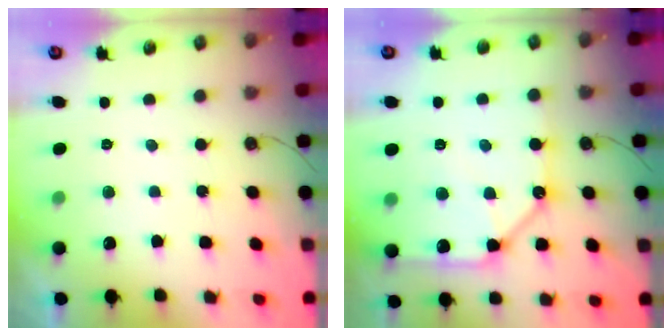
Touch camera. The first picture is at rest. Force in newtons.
{"total": 15.6, "press": 15.4, "slide": 2.3}